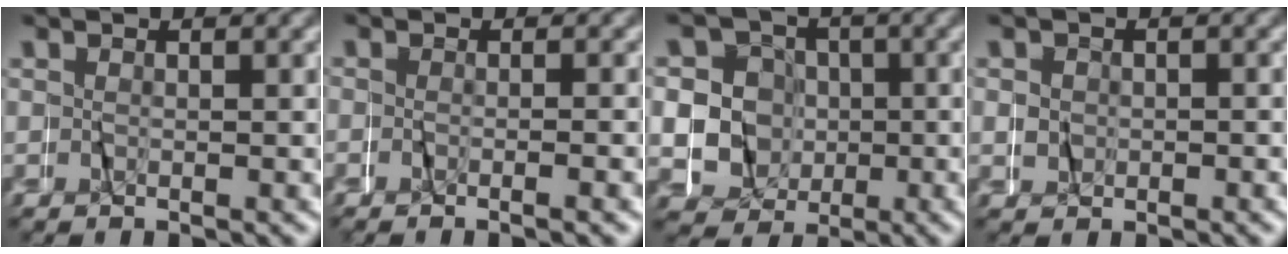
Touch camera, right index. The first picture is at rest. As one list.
[{"total": 1.4, "force": [-1.3, -0.4, 0.3], "torque": [-0.015, 0.001, -0.025]}, {"total": 12.4, "force": [-0.6, 12.0, 3.2], "torque": [-0.119, -0.036, -0.014]}, {"total": 1.0, "force": [-0.2, 0.9, -0.2], "torque": [0.000, -0.001, -0.002]}]